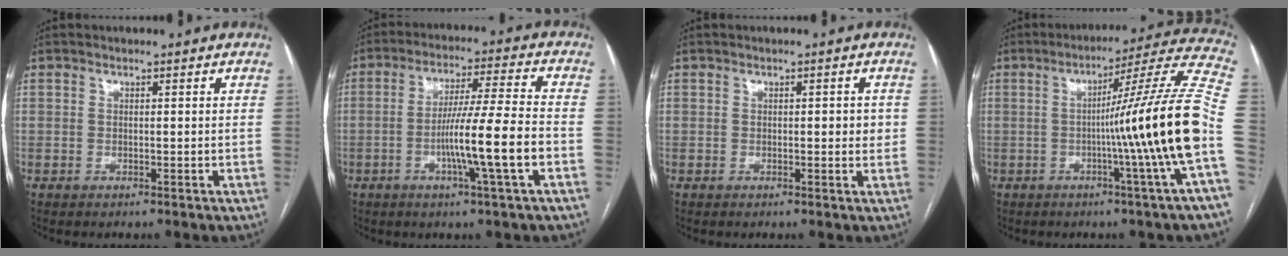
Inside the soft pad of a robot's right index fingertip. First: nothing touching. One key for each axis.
{"total": 11.5, "fx": -3.3, "fy": -1.2, "fz": 10.9, "tx": -0.192, "ty": -0.002, "tz": -0.060}
{"total": 2.0, "fx": 0.1, "fy": 0.8, "fz": 1.9, "tx": -0.022, "ty": 0.001, "tz": 0.001}
{"total": 18.3, "fx": -3.1, "fy": -3.5, "fz": 17.7, "tx": -0.226, "ty": 0.003, "tz": -0.060}